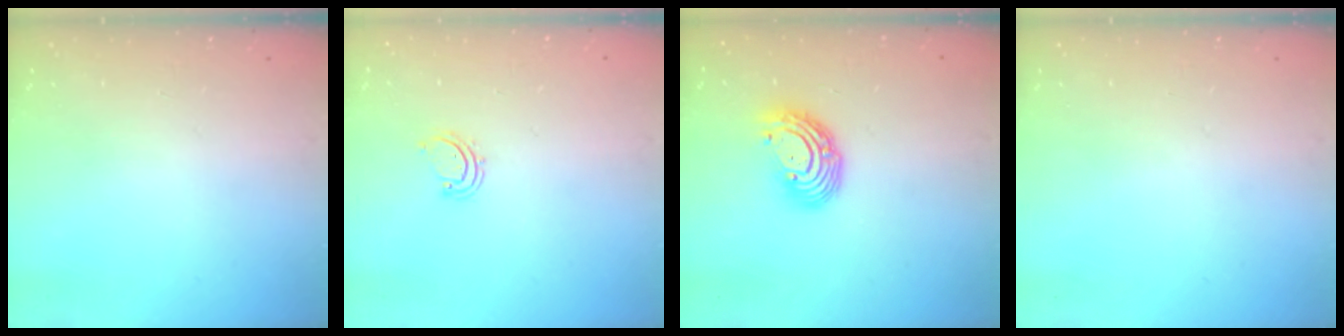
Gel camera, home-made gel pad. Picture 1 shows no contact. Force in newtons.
{"total": 2.9, "press": 2.9, "slide": 0.3}
{"total": 9.8, "press": 9.7, "slide": 0.9}
{"total": 0.0}